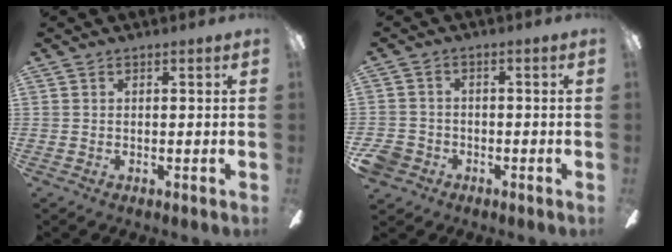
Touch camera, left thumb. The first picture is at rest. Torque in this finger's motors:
{"motor_torque": [-0.57, 0.61, -0.26, 0.26, 0.01]}